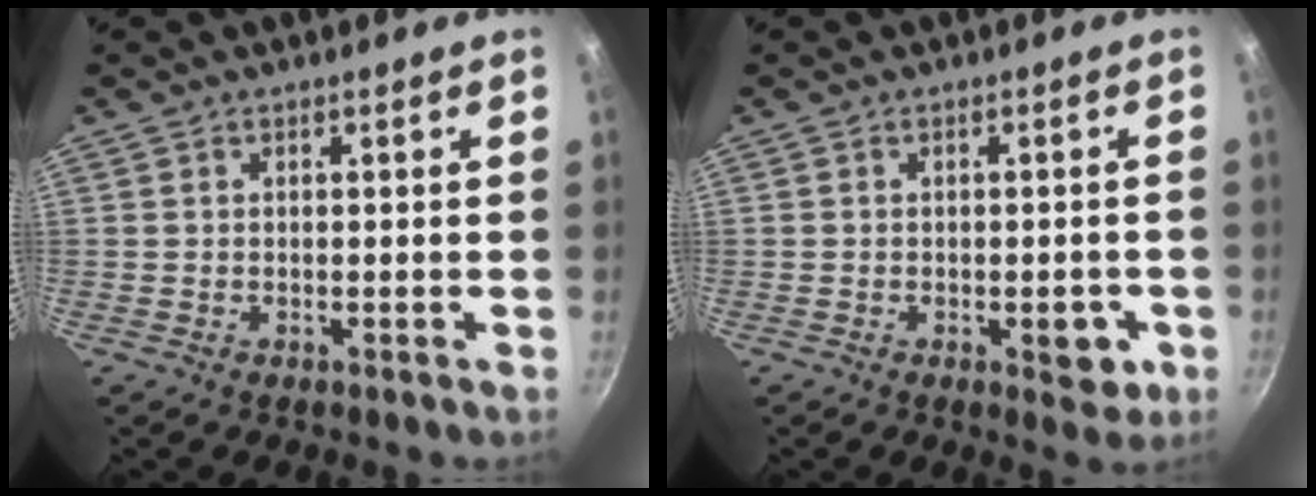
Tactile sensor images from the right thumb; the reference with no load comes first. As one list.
[{"total": 5.3, "force": [-1.7, 2.6, 4.2], "torque": [-0.031, 0.009, -0.016]}]